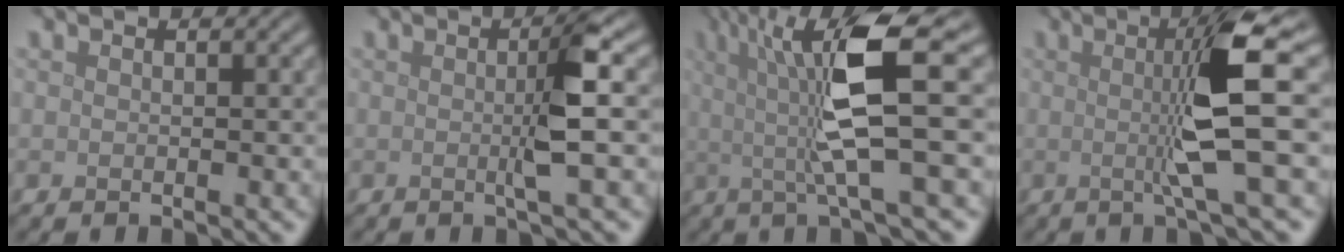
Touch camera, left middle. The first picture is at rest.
{"total": 3.6, "force": [0.1, 0.4, 3.5], "torque": [-0.060, 0.000, -0.003]}
{"total": 9.6, "force": [1.9, 1.9, 9.2], "torque": [-0.144, 0.001, 0.031]}
{"total": 7.0, "force": [0.5, 0.9, 7.0], "torque": [-0.122, 0.006, 0.004]}